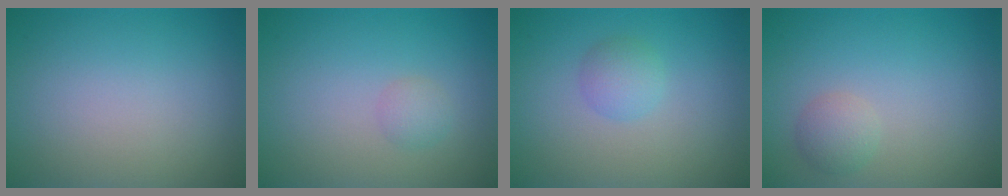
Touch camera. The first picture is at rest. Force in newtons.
{"total": 1.2, "press": 1.2, "slide": 0.0}
{"total": 1.8, "press": 1.8, "slide": 0.2}
{"total": 1.6, "press": 1.6, "slide": 0.1}